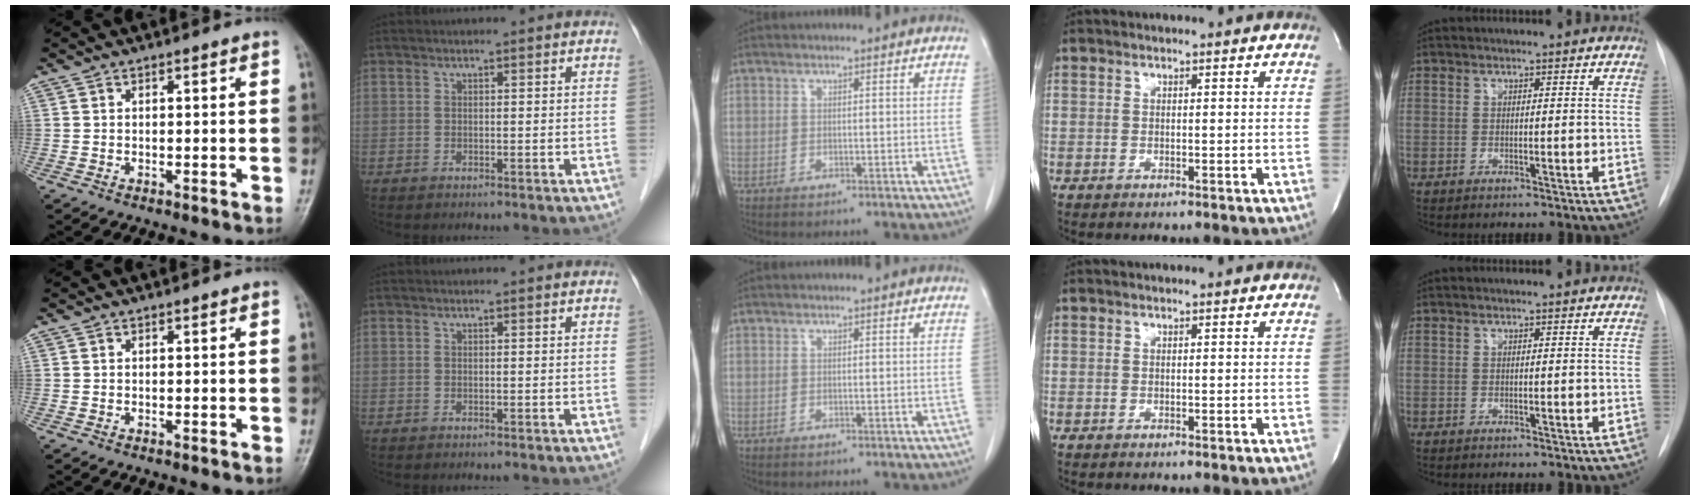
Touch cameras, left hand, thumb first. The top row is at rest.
{}